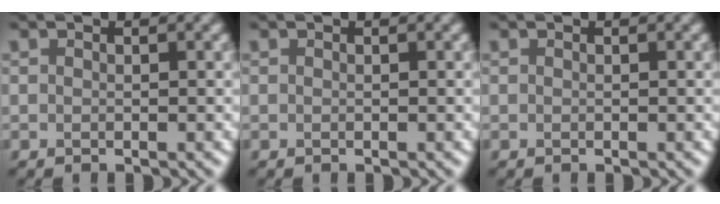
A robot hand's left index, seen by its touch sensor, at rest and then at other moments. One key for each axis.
{"total": 0.0}
{"total": 0.0}